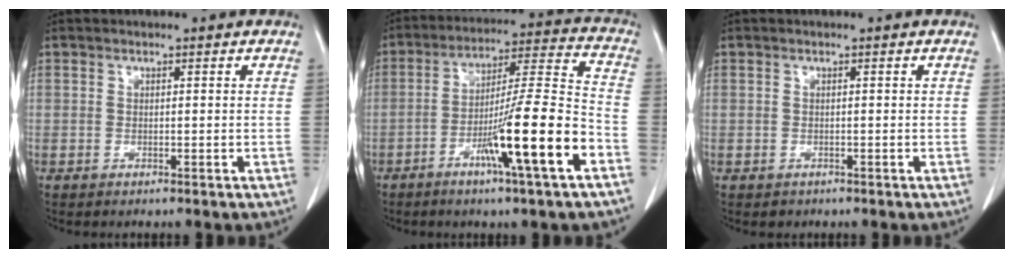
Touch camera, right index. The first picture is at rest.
{"total": 15.5, "force": [-6.6, -0.5, 14.0], "torque": [-0.236, -0.006, -0.111]}
{"total": 0.8, "force": [-0.4, 0.7, 0.0], "torque": [-0.004, 0.003, -0.004]}